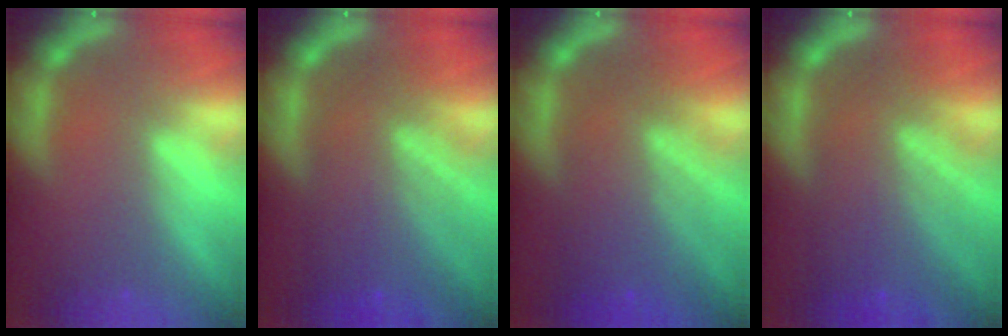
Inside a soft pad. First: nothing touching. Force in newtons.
{"total": 9.1}
{"total": 8.5}
{"total": 9.1}